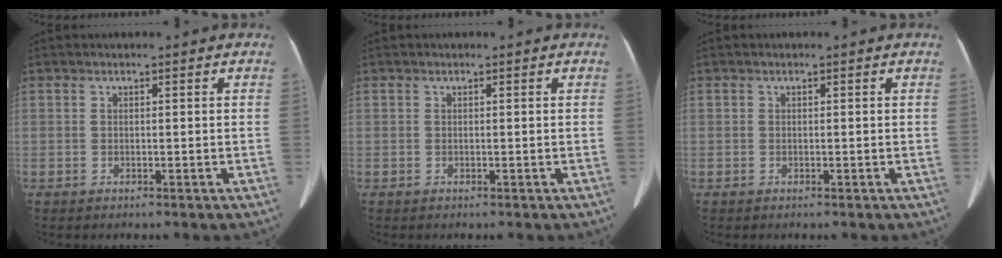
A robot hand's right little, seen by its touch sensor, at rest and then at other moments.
{"total": 0.0}
{"total": 0.0}